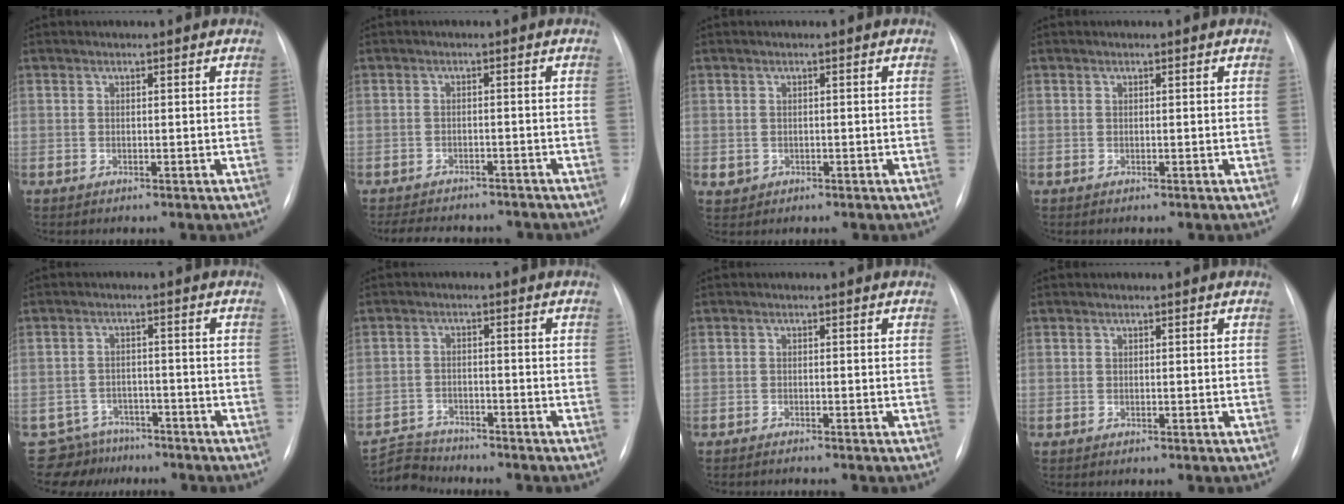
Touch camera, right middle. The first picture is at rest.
{"total": 11.3, "force": [-10.1, 3.8, 3.6], "torque": [-0.069, 0.007, -0.125]}
{"total": 1.4, "force": [-0.3, 1.4, 0.3], "torque": [-0.007, 0.002, 0.001]}
{"total": 0.0}
{"total": 7.1, "force": [-6.1, 3.6, -0.5], "torque": [0.012, 0.018, -0.089]}
{"total": 5.4, "force": [-5.3, 0.5, -0.9], "torque": [0.013, -0.005, -0.097]}
{"total": 1.7, "force": [-1.6, -0.2, 0.6], "torque": [-0.009, -0.003, -0.020]}
{"total": 0.0}